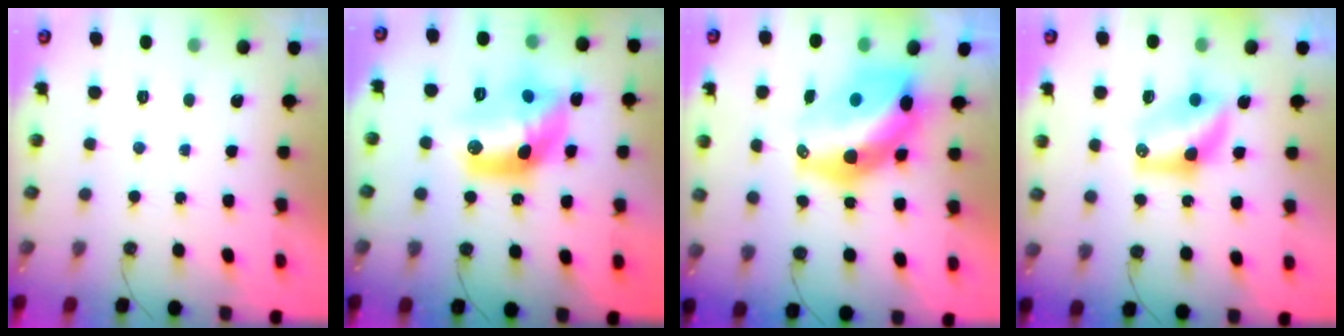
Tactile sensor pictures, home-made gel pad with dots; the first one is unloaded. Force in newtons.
{"total": 15.4, "press": 15.3, "slide": 1.0}
{"total": 16.5, "press": 16.4, "slide": 1.5}
{"total": 9.8, "press": 8.8, "slide": 4.4}